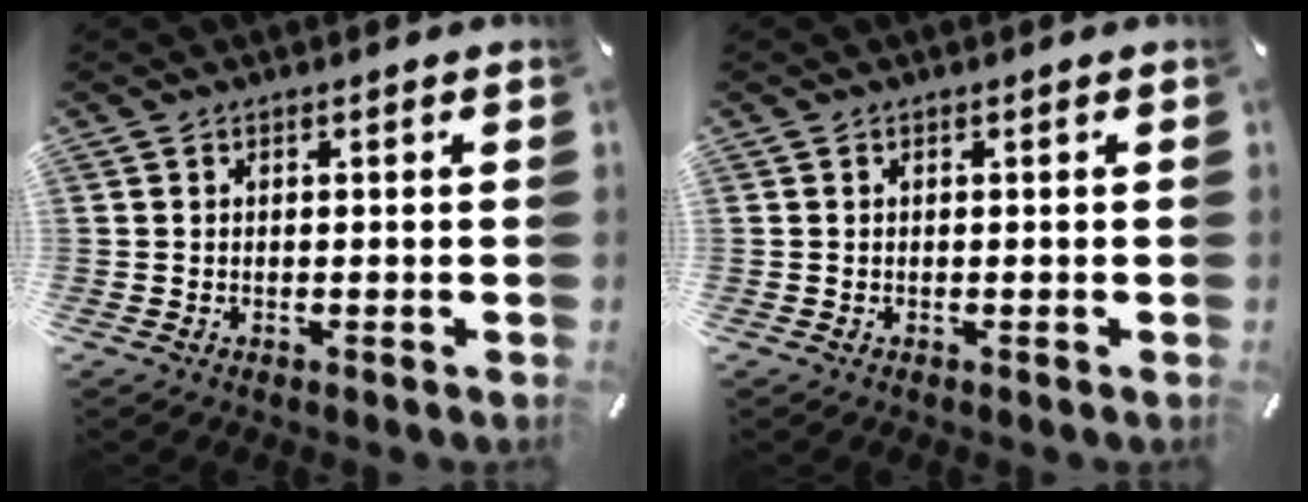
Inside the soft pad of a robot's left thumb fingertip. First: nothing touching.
{"total": 0.0}